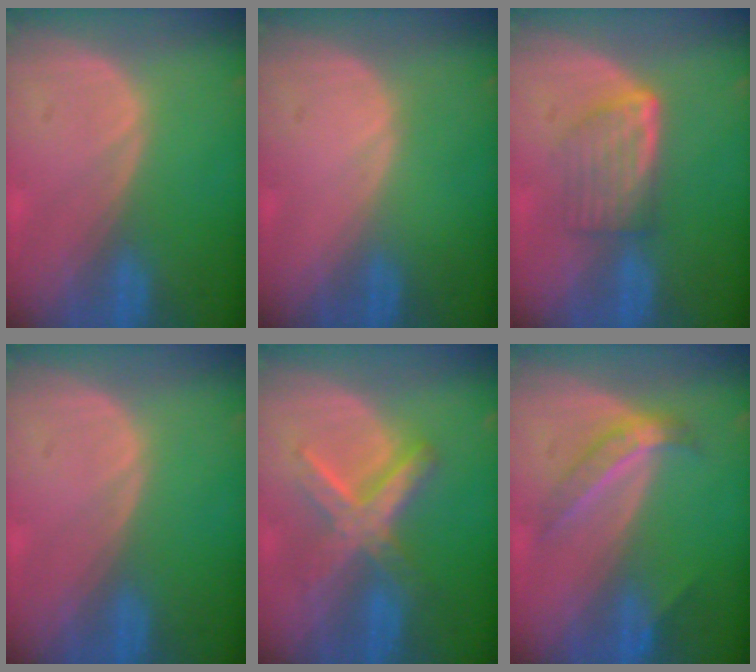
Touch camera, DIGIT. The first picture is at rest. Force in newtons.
{"total": 0.0}
{"total": 5.8, "press": 5.3, "slide": 2.4}
{"total": 0.0}
{"total": 7.2, "press": 7.2, "slide": 0.4}
{"total": 4.5, "press": 4.3, "slide": 1.2}